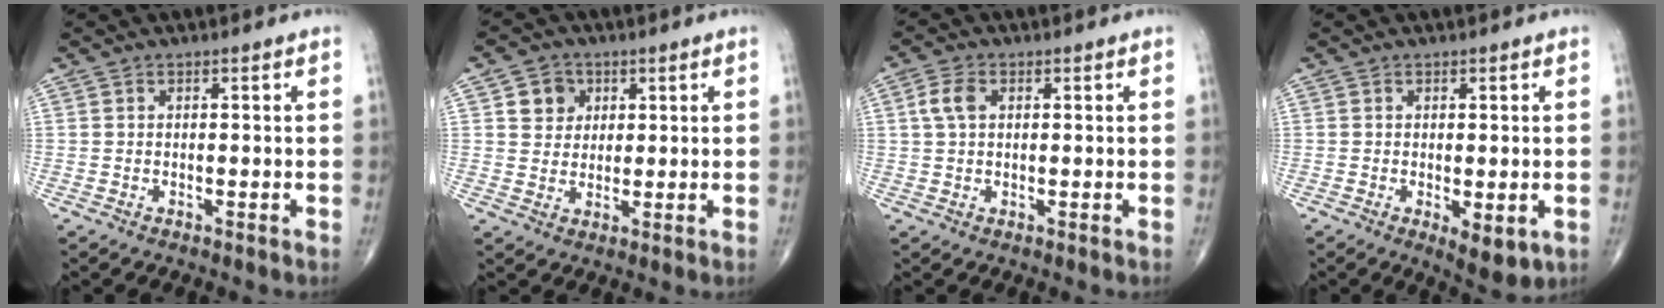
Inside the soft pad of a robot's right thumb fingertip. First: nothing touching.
{"total": 5.3, "force": [1.9, 4.7, 1.7], "torque": [-0.002, -0.004, 0.029]}
{"total": 3.9, "force": [1.0, 2.5, 2.8], "torque": [-0.063, 0.006, 0.016]}
{"total": 5.4, "force": [-1.3, 2.2, 4.7], "torque": [-0.060, -0.014, -0.011]}